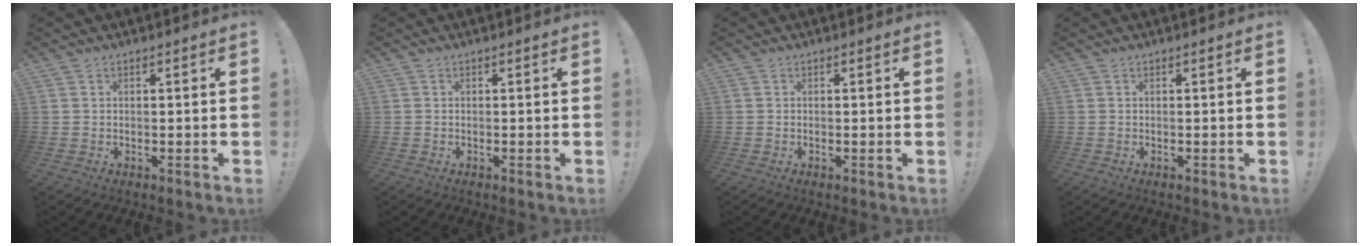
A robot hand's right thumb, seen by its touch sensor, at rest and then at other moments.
{"total": 0.0}
{"total": 0.0}
{"total": 0.0}